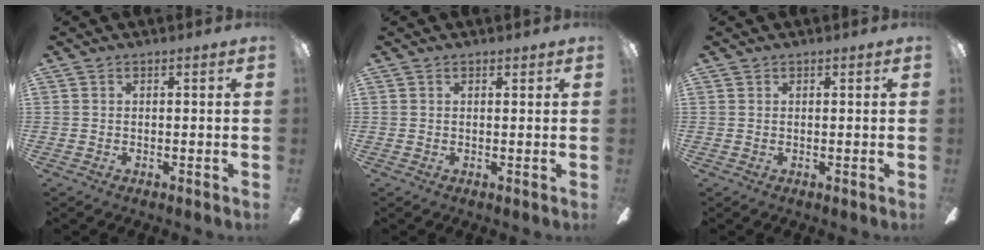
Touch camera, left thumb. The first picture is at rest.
{"total": 0.7, "force": [0.5, 0.5, 0.1], "torque": [-0.003, 0.002, 0.010]}
{"total": 0.5, "force": [0.4, 0.3, -0.1], "torque": [0.004, 0.003, 0.007]}